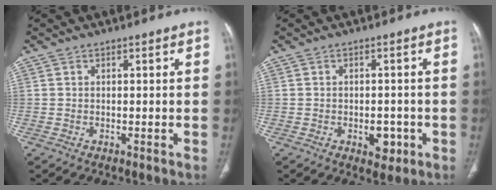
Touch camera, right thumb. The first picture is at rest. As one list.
[{"total": 4.3, "force": [-1.5, 2.7, 3.1], "torque": [-0.024, 0.003, -0.012]}]